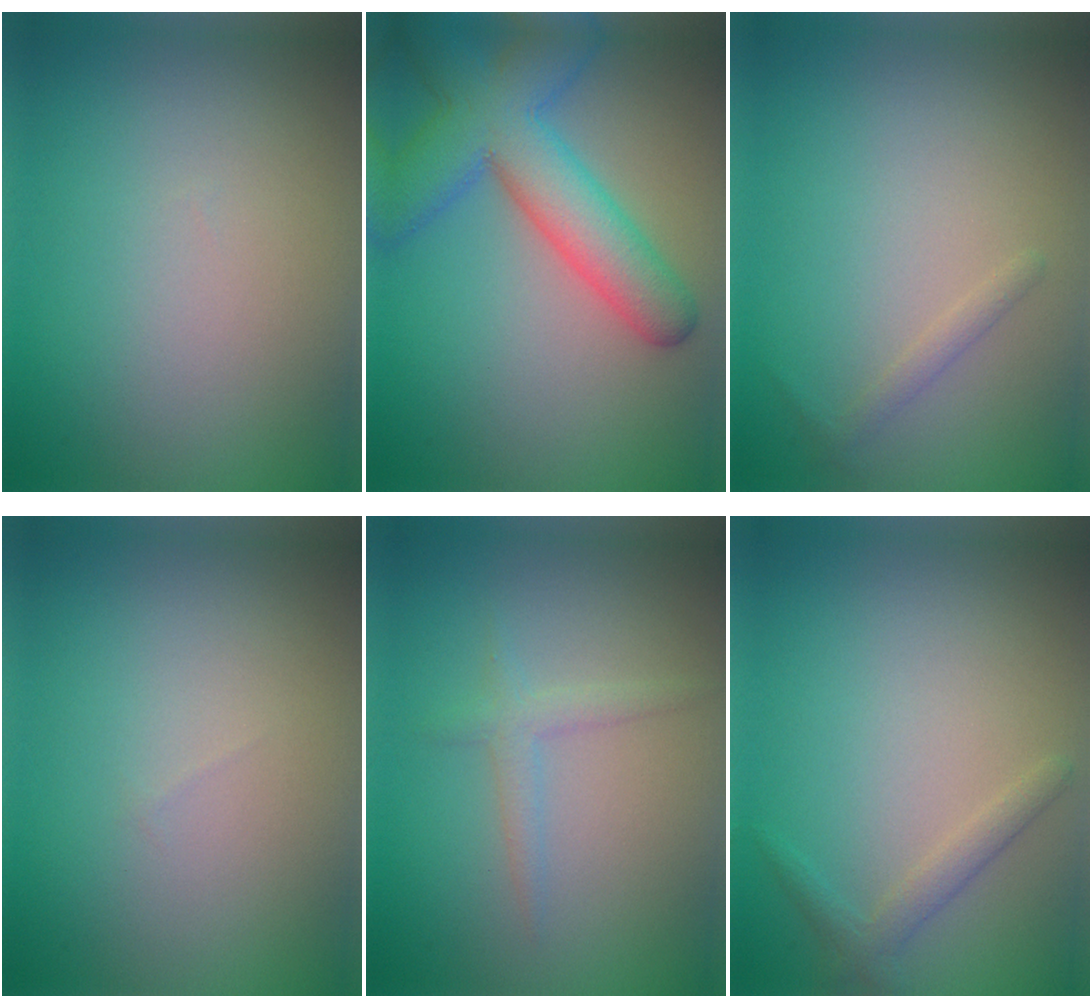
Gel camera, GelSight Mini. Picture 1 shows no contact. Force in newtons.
{"total": 8.3, "press": 8.3, "slide": 0.4}
{"total": 0.9, "press": 0.9, "slide": 0.1}
{"total": 0.0}
{"total": 1.6, "press": 1.6, "slide": 0.1}
{"total": 1.7, "press": 1.7, "slide": 0.0}